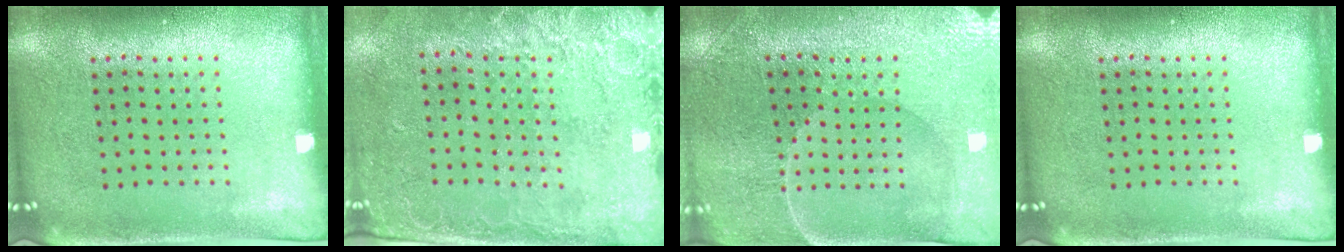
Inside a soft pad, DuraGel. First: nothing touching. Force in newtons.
{"total": 2.6, "press": 2.1, "slide": 1.4}
{"total": 1.9, "press": 1.9, "slide": 0.2}
{"total": 0.0}